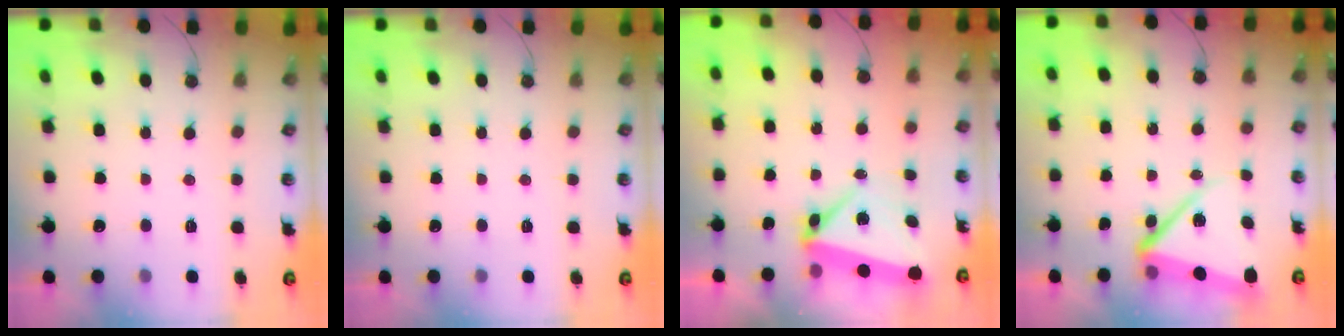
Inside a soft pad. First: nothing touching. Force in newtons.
{"total": 0.0}
{"total": 6.7, "press": 6.6, "slide": 0.9}
{"total": 9.9, "press": 9.7, "slide": 1.7}